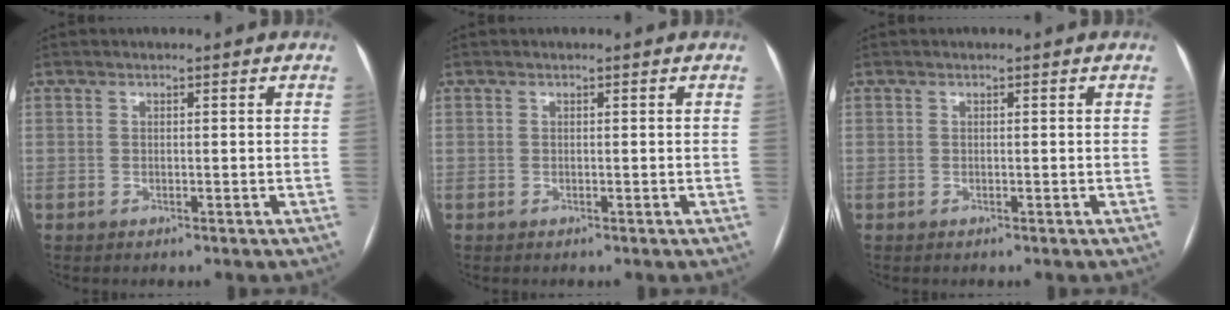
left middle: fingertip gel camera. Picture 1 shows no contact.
{"total": 0.0}
{"total": 0.0}